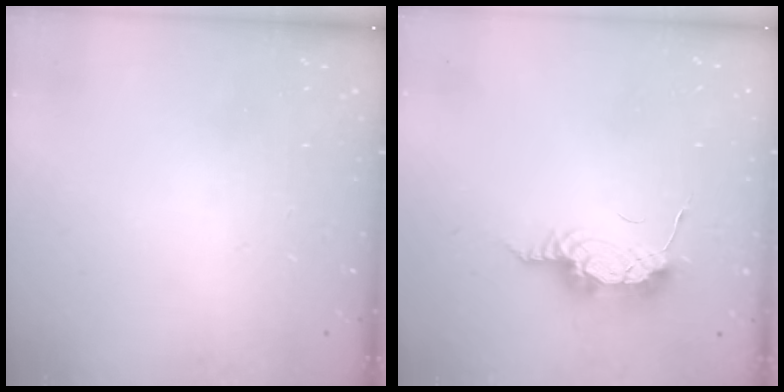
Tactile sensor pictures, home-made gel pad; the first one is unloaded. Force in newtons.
{"total": 8.5, "press": 8.4, "slide": 1.4}